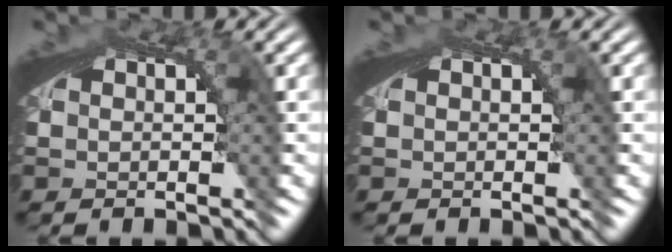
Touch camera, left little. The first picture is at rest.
{"total": 0.0}